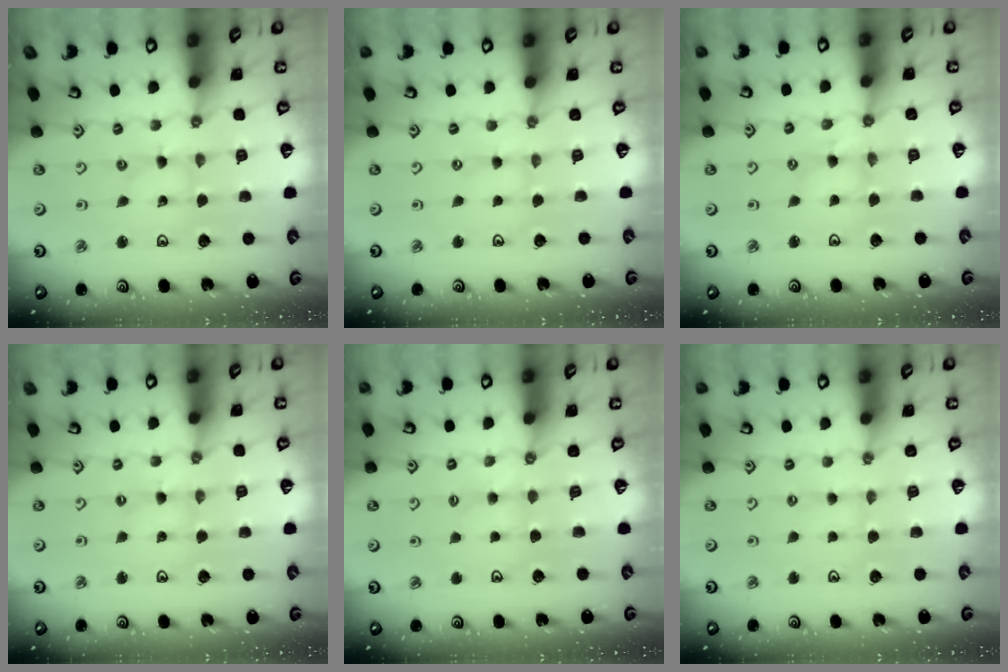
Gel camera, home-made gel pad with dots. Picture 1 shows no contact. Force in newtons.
{"total": 0.0}
{"total": 1.6, "press": 1.6, "slide": 0.2}
{"total": 0.7, "press": 0.7, "slide": 0.2}
{"total": 2.4, "press": 2.4, "slide": 0.3}
{"total": 1.3, "press": 1.2, "slide": 0.3}